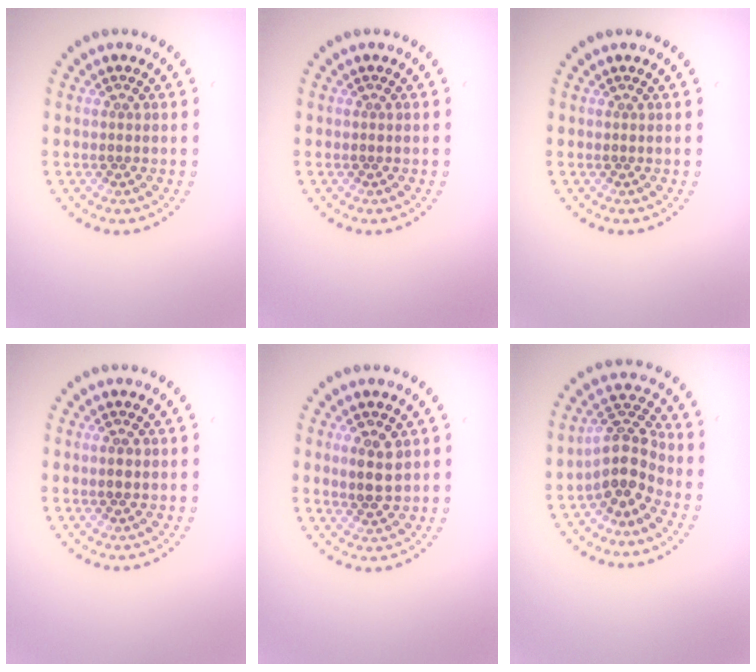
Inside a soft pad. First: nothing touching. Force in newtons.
{"total": 0.0}
{"total": 0.0}
{"total": 1.2, "press": 1.2, "slide": 0.1}
{"total": 2.8, "press": 2.8, "slide": 0.4}
{"total": 3.9, "press": 3.2, "slide": 2.2}